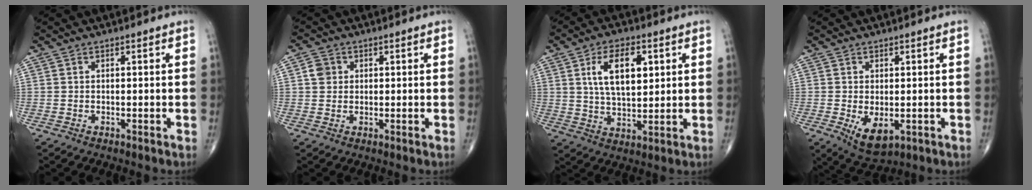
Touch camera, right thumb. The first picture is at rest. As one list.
[{"total": 2.9, "force": [0.6, 2.6, 1.1], "torque": [-0.008, 0.003, 0.008]}, {"total": 11.1, "force": [3.4, 5.6, 8.9], "torque": [-0.139, -0.011, 0.063]}, {"total": 6.0, "force": [-1.4, 3.1, 4.9], "torque": [-0.079, -0.013, -0.011]}]